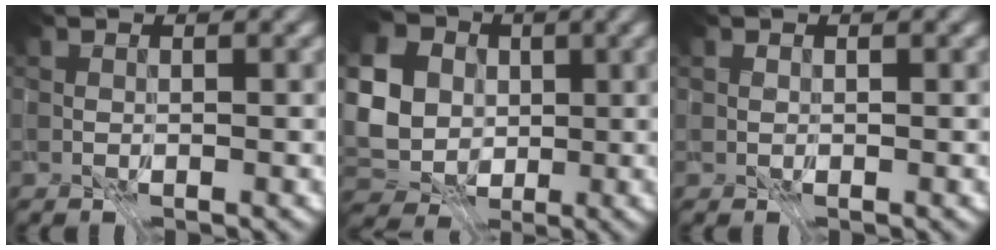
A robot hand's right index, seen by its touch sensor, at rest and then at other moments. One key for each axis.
{"total": 9.6, "fx": -0.1, "fy": 8.4, "fz": 4.7, "tx": -0.131, "ty": -0.012, "tz": 0.005}
{"total": 1.9, "fx": 1.1, "fy": 1.3, "fz": 0.9, "tx": -0.012, "ty": 0.006, "tz": 0.011}